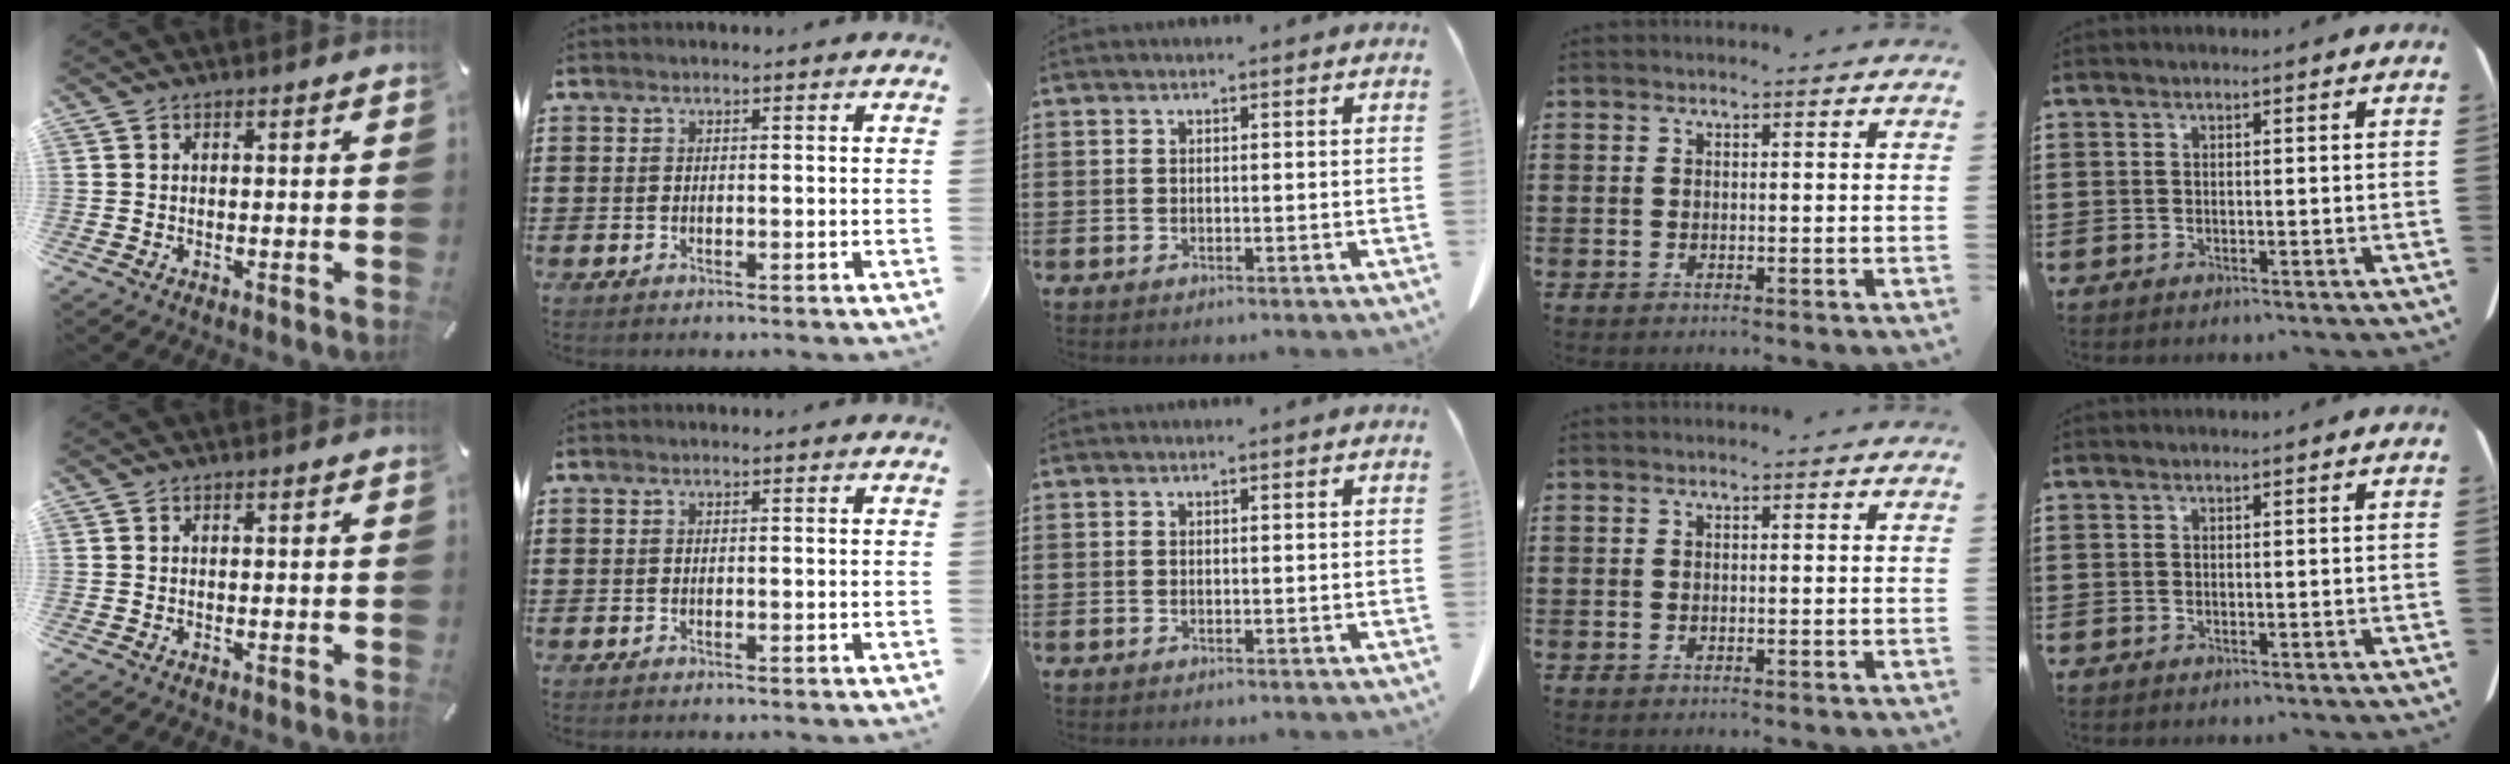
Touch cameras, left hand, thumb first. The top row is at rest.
{}